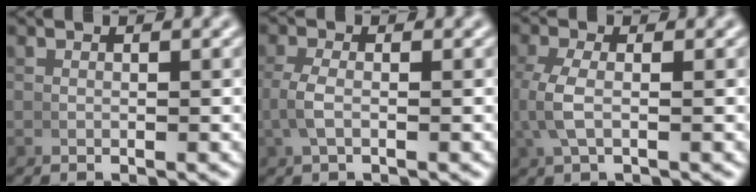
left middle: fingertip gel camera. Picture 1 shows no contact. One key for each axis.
{"total": 1.9, "fx": -0.2, "fy": 0.6, "fz": 1.8, "tx": -0.049, "ty": -0.002, "tz": -0.001}
{"total": 2.7, "fx": 0.0, "fy": 0.9, "fz": 2.5, "tx": -0.071, "ty": -0.002, "tz": 0.004}